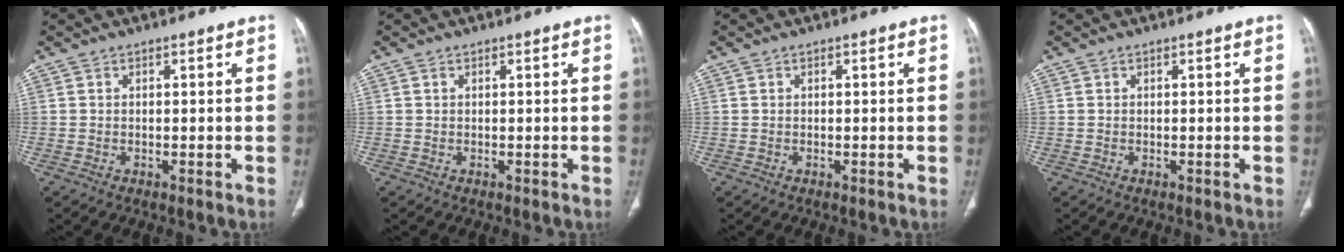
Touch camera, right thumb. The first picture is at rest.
{"total": 0.0}
{"total": 0.0}
{"total": 0.0}